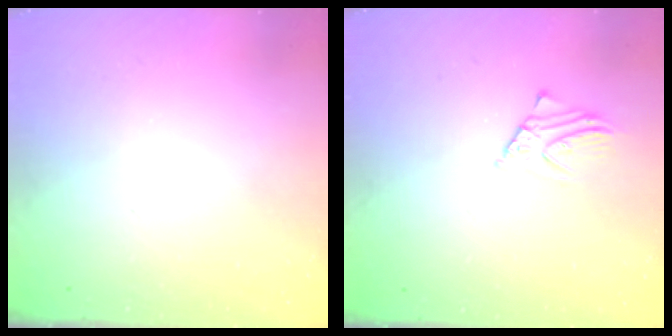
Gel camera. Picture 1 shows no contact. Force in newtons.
{"total": 2.4, "press": 2.4, "slide": 0.1}